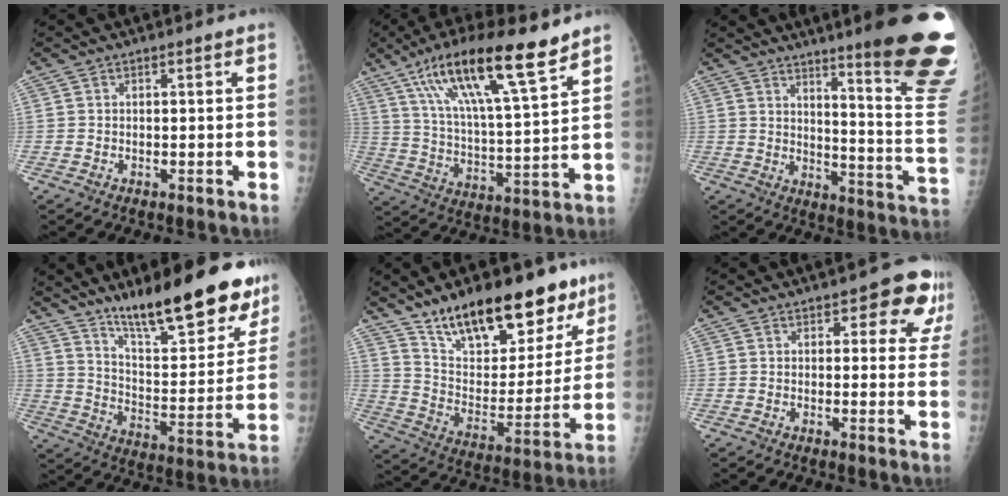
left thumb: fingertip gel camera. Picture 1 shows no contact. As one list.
[{"total": 19.8, "force": [12.7, 3.7, 14.7], "torque": [-0.244, -0.044, 0.227]}, {"total": 22.9, "force": [14.9, 2.2, 17.3], "torque": [-0.184, -0.103, 0.196]}, {"total": 22.7, "force": [16.8, 6.5, 13.8], "torque": [-0.156, -0.099, 0.262]}, {"total": 23.8, "force": [16.9, 10.3, 13.2], "torque": [-0.153, -0.077, 0.274]}, {"total": 8.0, "force": [4.3, 4.1, 5.4], "torque": [-0.015, -0.013, 0.042]}]